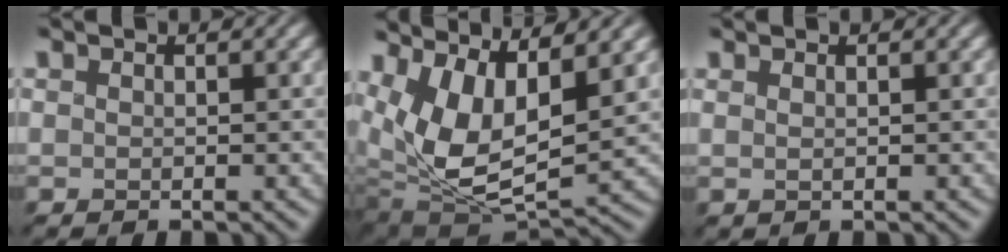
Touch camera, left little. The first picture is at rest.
{"total": 9.7, "force": [3.1, 5.2, 7.6], "torque": [-0.153, -0.010, 0.059]}
{"total": 0.9, "force": [0.4, 0.4, 0.7], "torque": [0.001, 0.002, -0.004]}